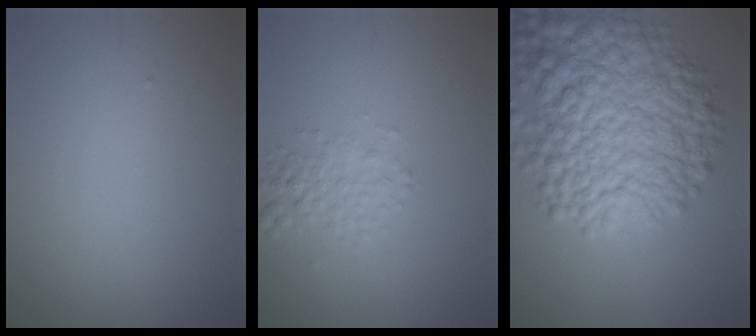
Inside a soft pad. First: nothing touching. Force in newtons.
{"total": 2.2, "press": 2.2, "slide": 0.1}
{"total": 11.5, "press": 11.5, "slide": 0.4}